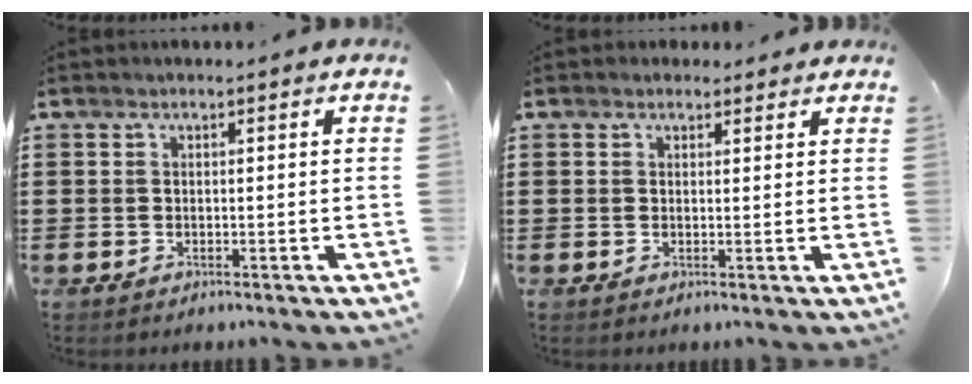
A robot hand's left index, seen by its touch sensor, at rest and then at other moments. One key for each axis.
{"total": 1.5, "fx": 1.2, "fy": 0.8, "fz": 0.2, "tx": -0.008, "ty": 0.006, "tz": 0.024}